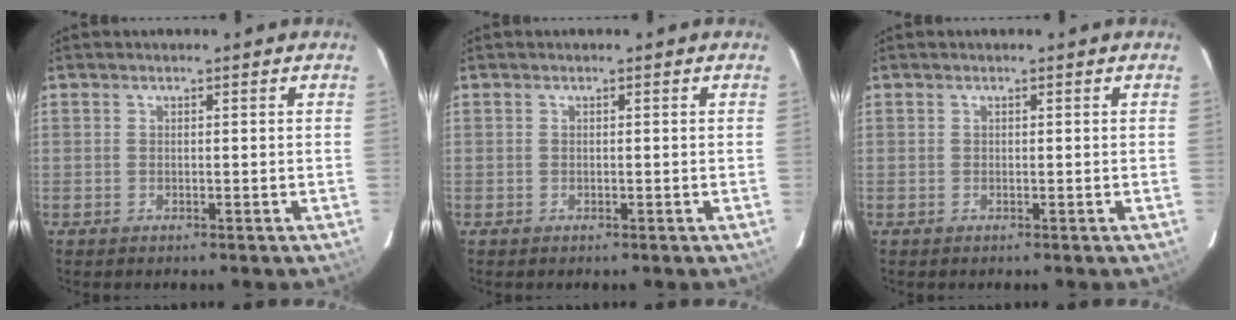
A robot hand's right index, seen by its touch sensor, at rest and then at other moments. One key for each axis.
{"total": 0.0}
{"total": 0.0}